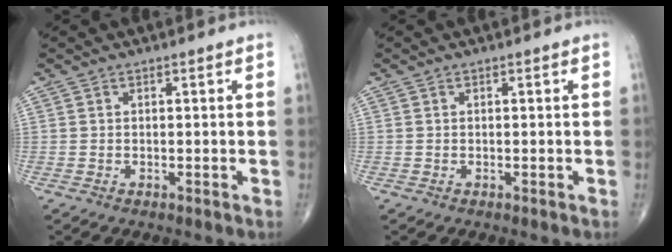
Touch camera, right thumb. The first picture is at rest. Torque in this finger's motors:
{"motor_torque": [0.00, 0.00, -0.02, 0.02, 0.00]}